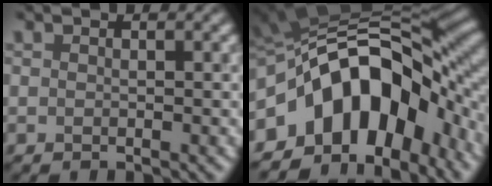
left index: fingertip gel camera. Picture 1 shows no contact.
{"total": 13.5, "force": [-4.4, 8.2, 9.8], "torque": [-0.133, 0.020, -0.091]}